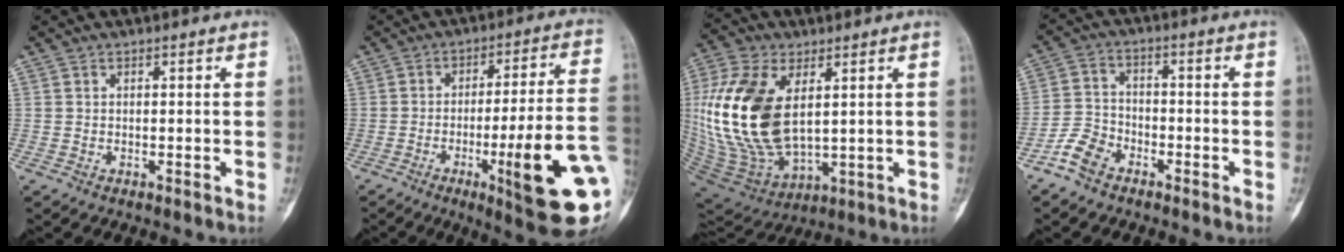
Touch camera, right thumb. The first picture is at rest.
{"total": 19.8, "force": [-5.7, 2.4, 18.8], "torque": [-0.235, 0.008, -0.076]}
{"total": 21.5, "force": [3.9, 12.1, 17.4], "torque": [-0.361, -0.023, 0.082]}
{"total": 6.1, "force": [-4.2, 3.8, 2.4], "torque": [-0.042, 0.022, -0.090]}